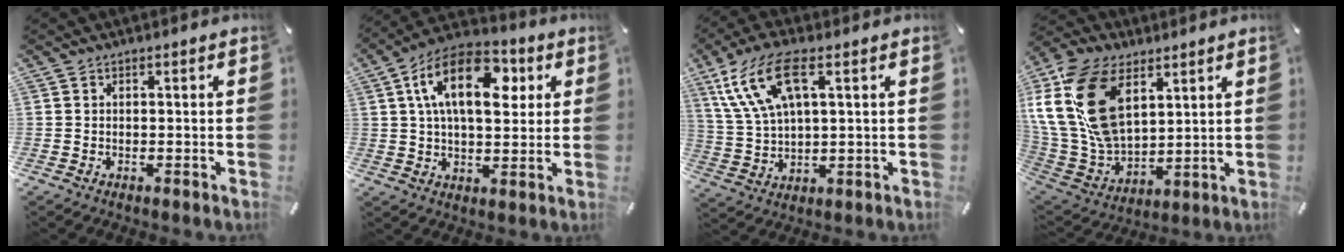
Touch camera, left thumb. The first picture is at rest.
{"total": 17.1, "force": [5.5, 9.9, 12.8], "torque": [-0.211, 0.003, 0.092]}
{"total": 13.5, "force": [6.0, 5.9, 10.6], "torque": [-0.237, -0.003, 0.109]}
{"total": 23.1, "force": [8.7, 14.8, 15.4], "torque": [-0.367, -0.040, 0.154]}